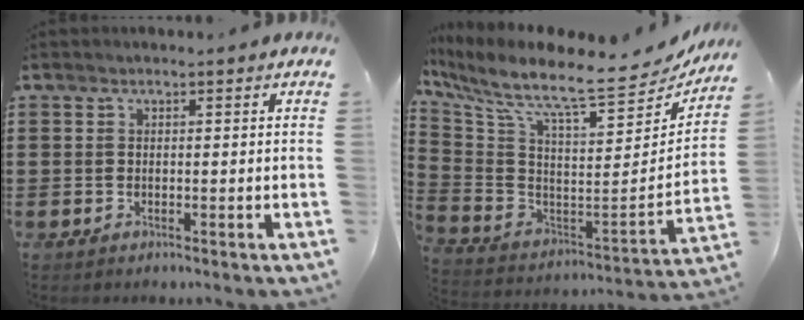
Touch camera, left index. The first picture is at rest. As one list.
[{"total": 9.3, "force": [7.6, 0.8, 5.2], "torque": [-0.128, -0.078, 0.121]}]